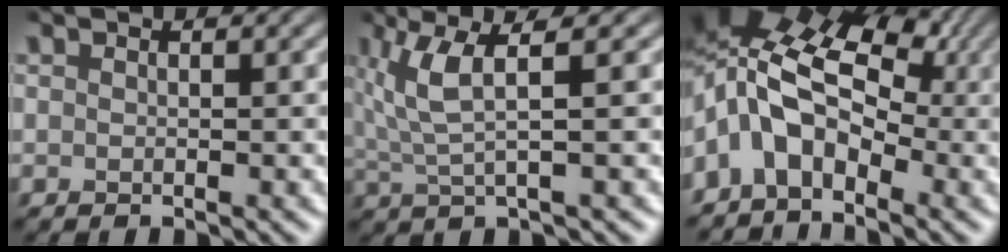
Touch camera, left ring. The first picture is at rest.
{"total": 4.2, "force": [1.6, 0.6, 3.8], "torque": [-0.088, 0.006, 0.034]}
{"total": 11.0, "force": [0.7, 7.2, 8.3], "torque": [-0.153, 0.010, 0.002]}